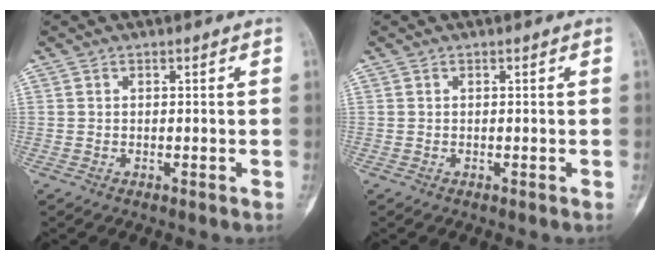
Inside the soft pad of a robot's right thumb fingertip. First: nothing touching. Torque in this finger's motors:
{"motor_torque": [0.00, 0.00, 0.04, -0.04, 0.00]}